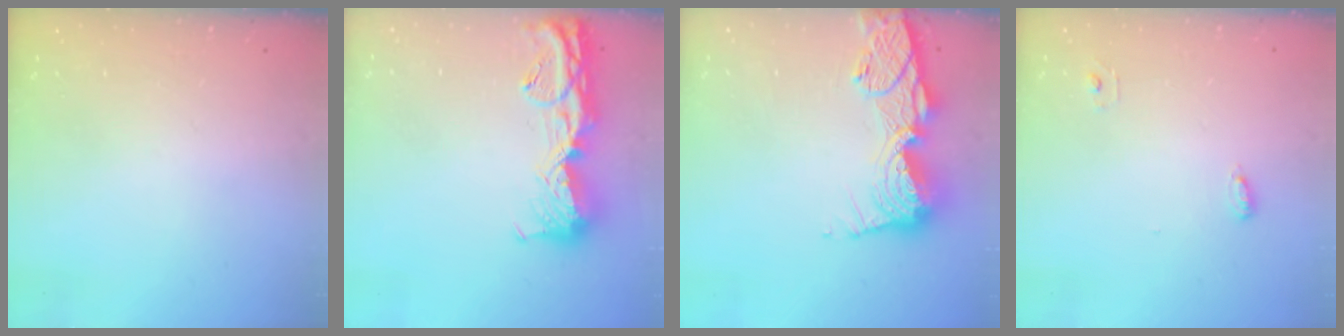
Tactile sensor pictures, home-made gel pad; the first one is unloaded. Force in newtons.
{"total": 15.2, "press": 15.2, "slide": 1.3}
{"total": 16.5, "press": 16.4, "slide": 1.6}
{"total": 4.5, "press": 4.3, "slide": 1.2}